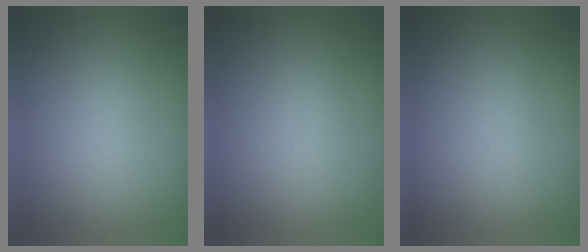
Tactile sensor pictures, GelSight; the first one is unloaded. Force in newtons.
{"total": 4.6}
{"total": 4.0}